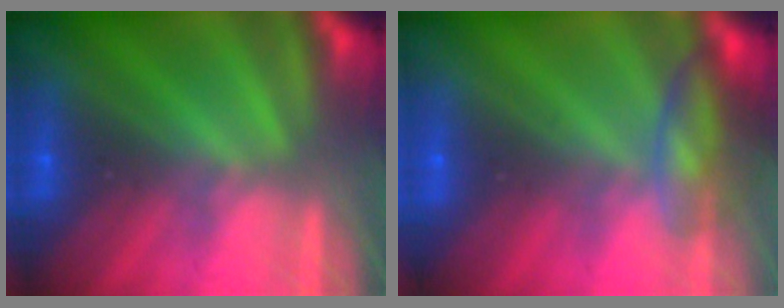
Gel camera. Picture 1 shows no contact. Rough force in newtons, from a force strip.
{"total": 2.8}